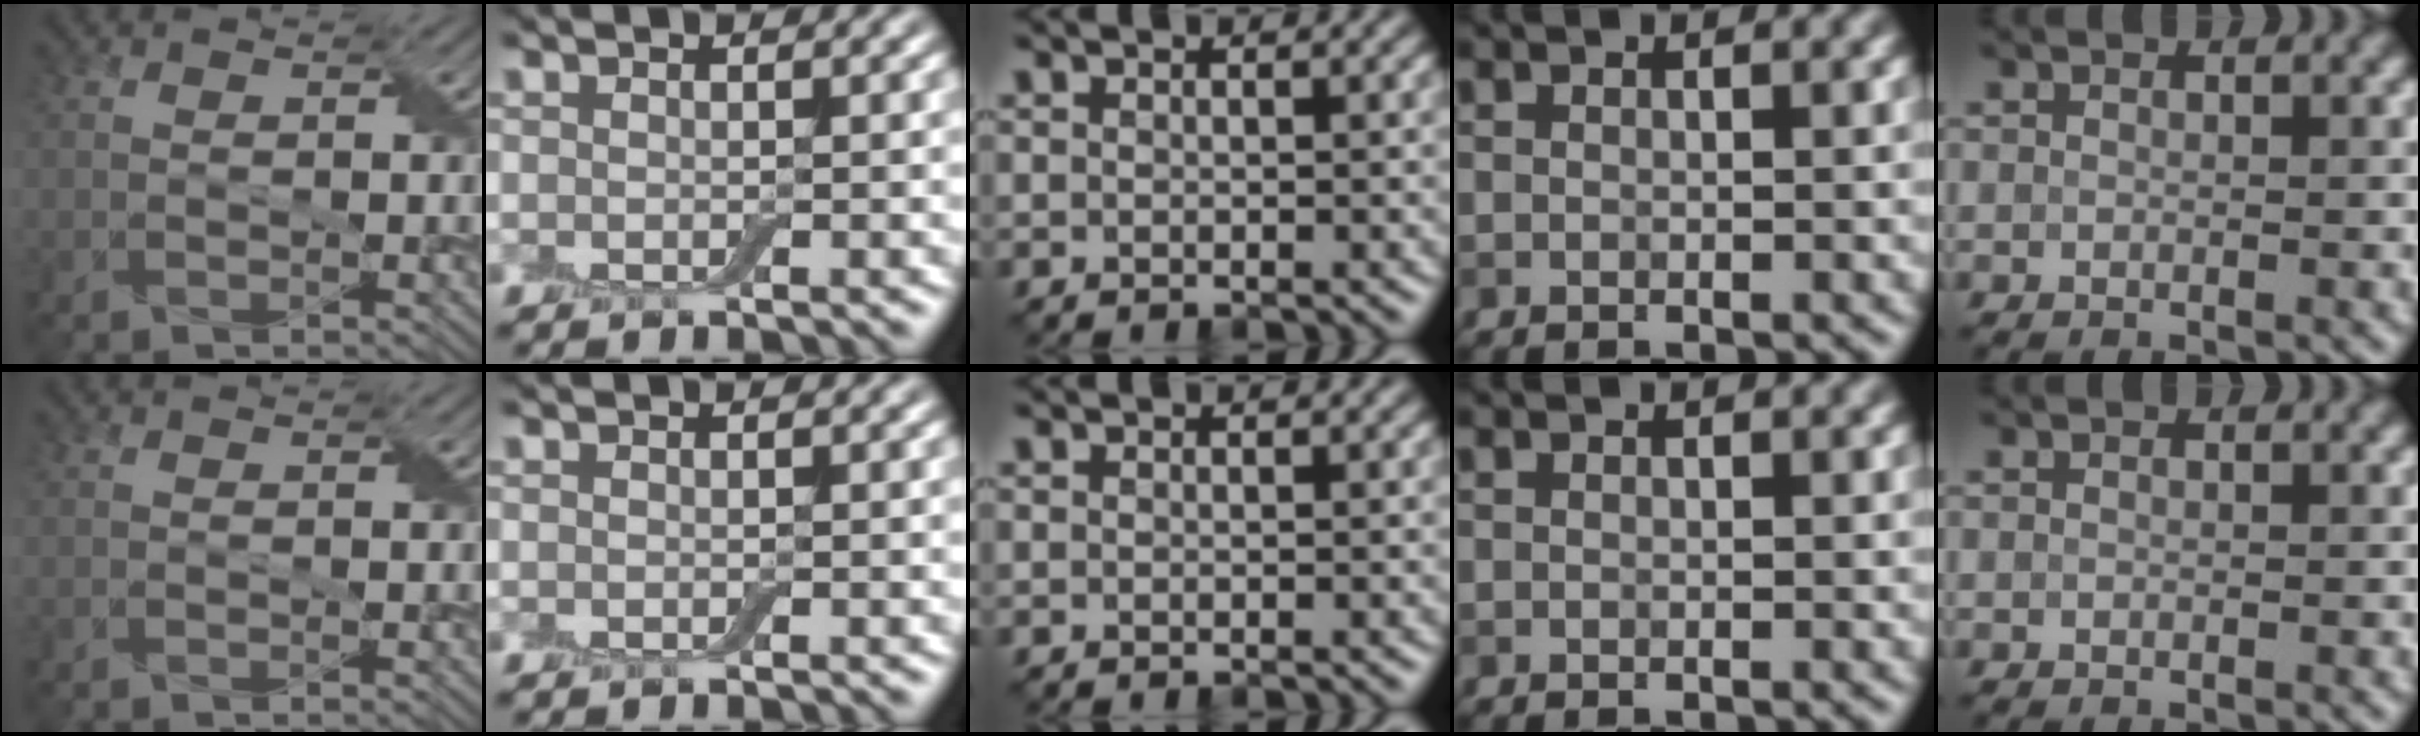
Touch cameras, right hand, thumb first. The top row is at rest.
{}